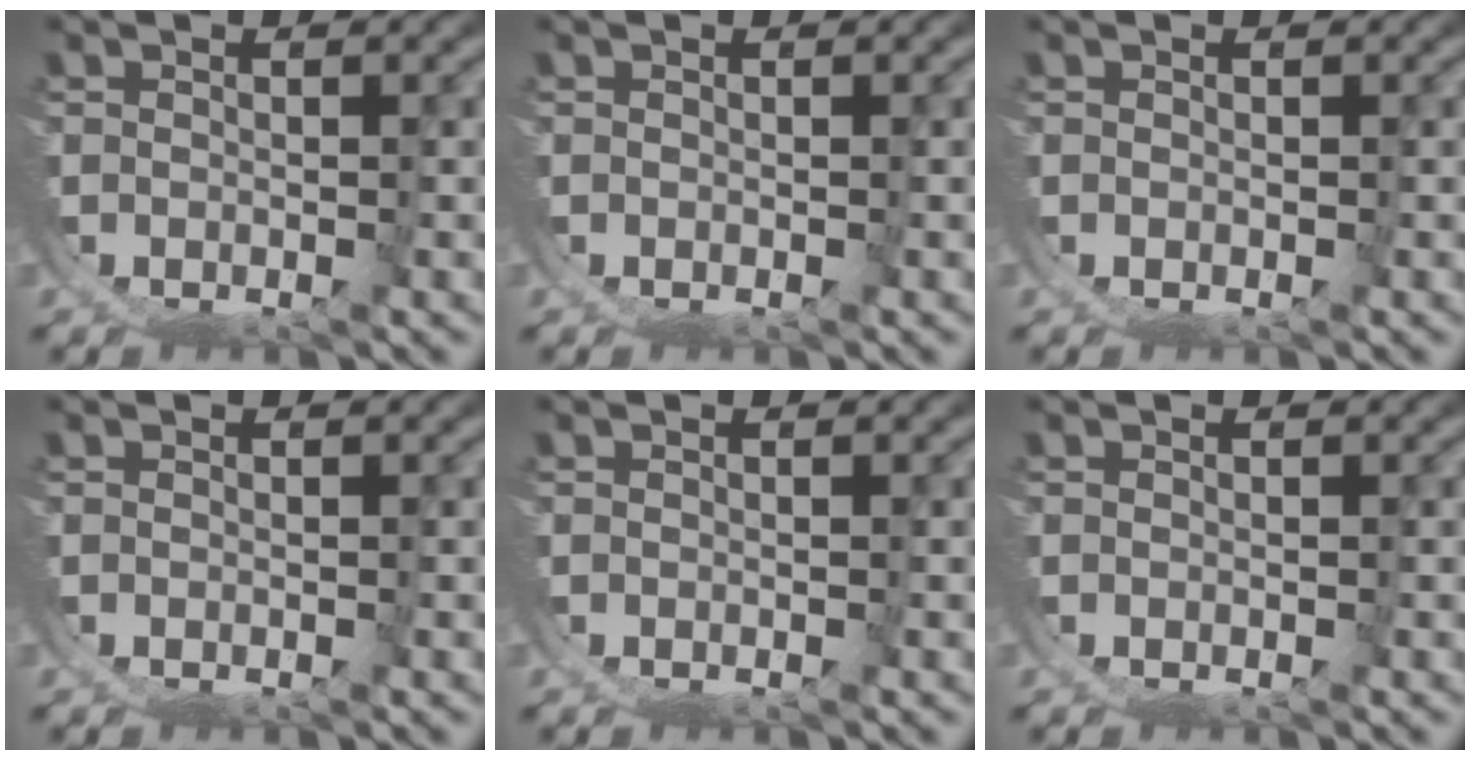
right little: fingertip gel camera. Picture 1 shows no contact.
{"total": 0.0}
{"total": 0.0}
{"total": 0.0}
{"total": 0.0}
{"total": 0.0}